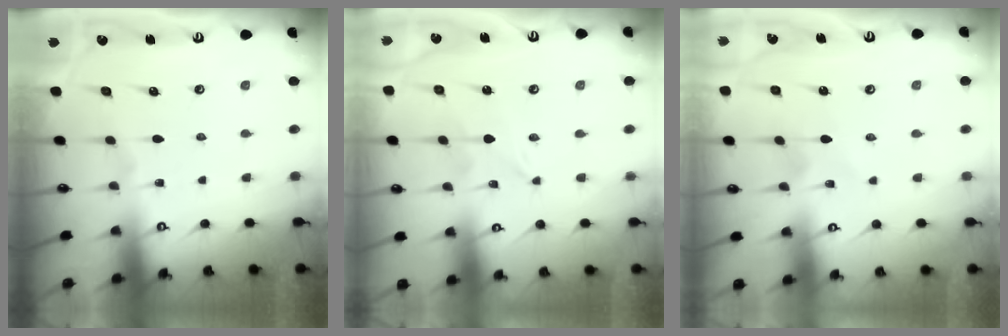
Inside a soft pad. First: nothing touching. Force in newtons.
{"total": 0.0}
{"total": 1.6, "press": 1.6, "slide": 0.2}